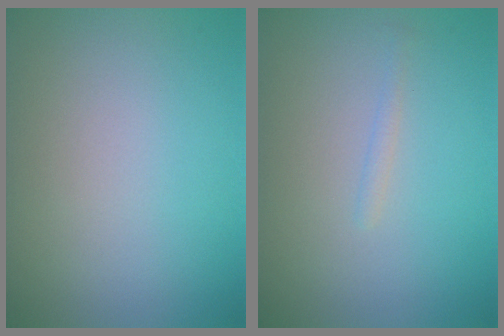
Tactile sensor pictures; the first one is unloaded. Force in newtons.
{"total": 0.6, "press": 0.6, "slide": 0.0}